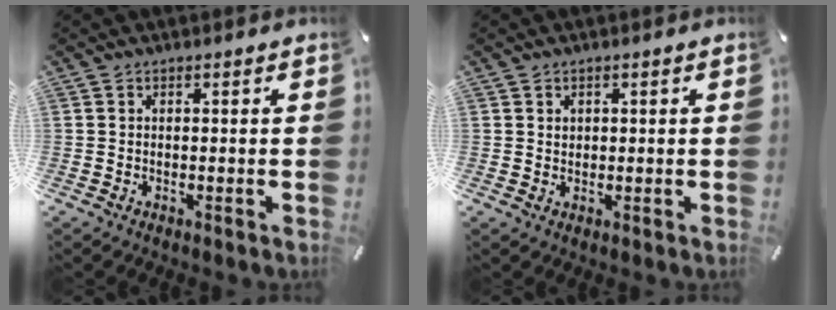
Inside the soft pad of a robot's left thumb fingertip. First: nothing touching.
{"total": 1.3, "force": [0.6, 1.1, 0.2], "torque": [0.004, -0.001, 0.009]}